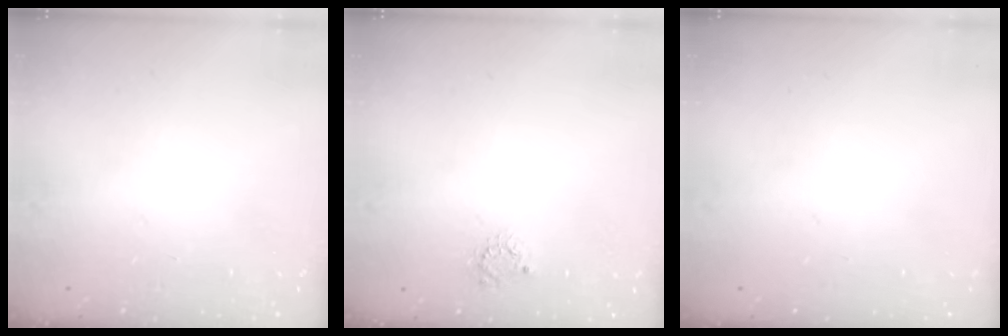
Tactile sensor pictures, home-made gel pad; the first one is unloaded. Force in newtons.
{"total": 3.5, "press": 3.4, "slide": 0.5}
{"total": 0.0}